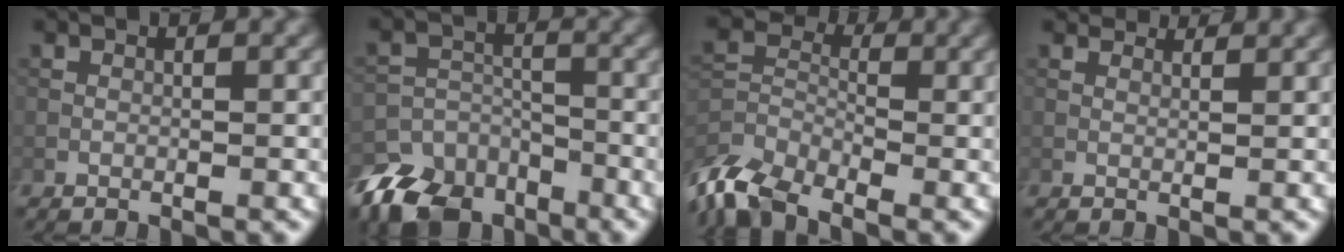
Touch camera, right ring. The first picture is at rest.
{"total": 8.8, "force": [-6.6, 5.3, 2.6], "torque": [-0.040, -0.014, -0.115]}
{"total": 6.8, "force": [-5.2, 3.2, 3.1], "torque": [-0.068, -0.008, -0.120]}
{"total": 5.6, "force": [4.7, 1.9, 2.2], "torque": [-0.053, 0.008, 0.068]}